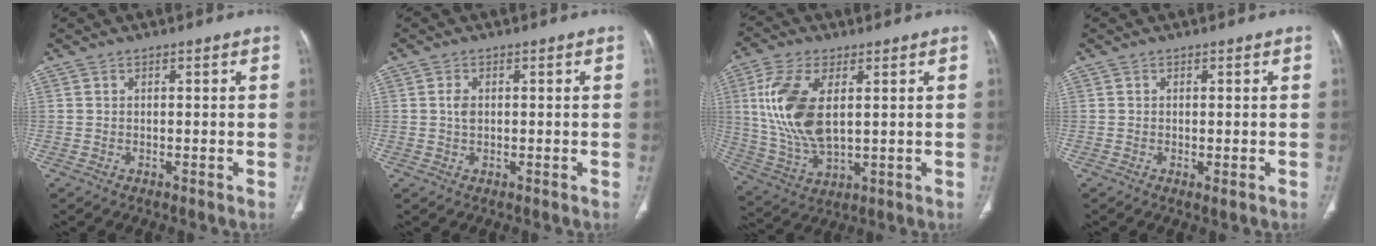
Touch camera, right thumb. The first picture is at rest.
{"total": 2.0, "force": [0.3, 1.3, 1.5], "torque": [-0.029, 0.001, 0.006]}
{"total": 14.9, "force": [3.0, 7.5, 12.5], "torque": [-0.269, -0.012, 0.068]}
{"total": 1.1, "force": [-0.3, 0.3, 1.0], "torque": [-0.022, -0.006, -0.003]}